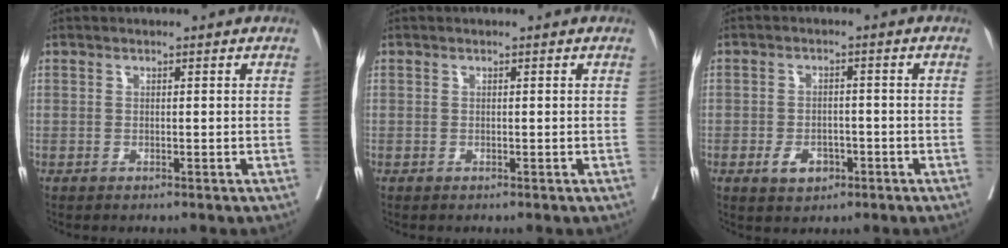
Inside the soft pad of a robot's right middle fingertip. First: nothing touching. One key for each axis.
{"total": 0.0}
{"total": 3.9, "fx": -1.8, "fy": 2.6, "fz": 2.4, "tx": -0.037, "ty": 0.003, "tz": -0.024}